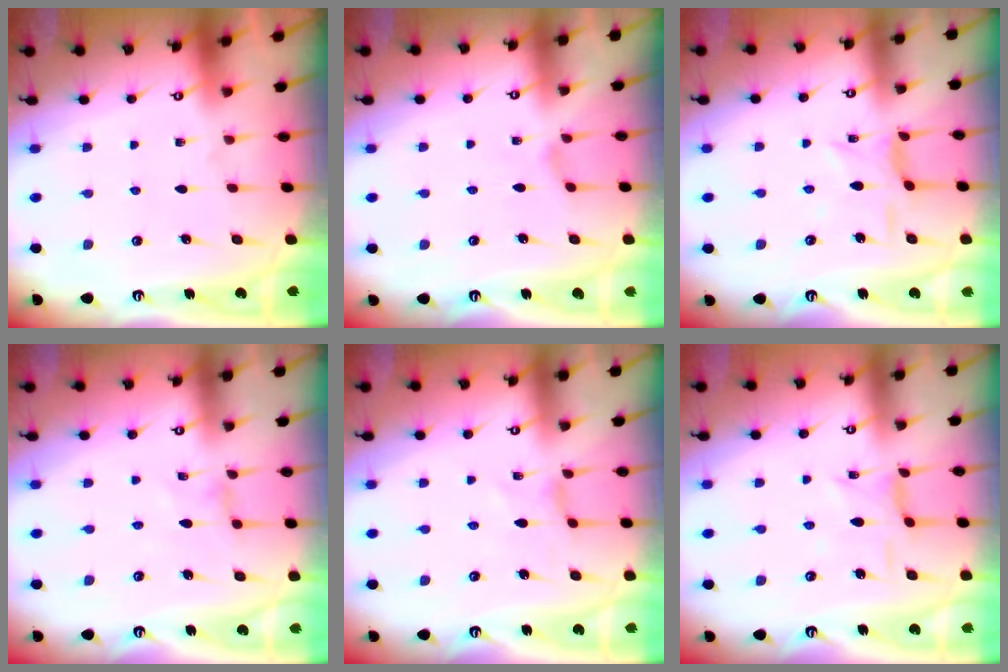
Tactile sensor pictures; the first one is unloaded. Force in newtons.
{"total": 1.0, "press": 1.0, "slide": 0.2}
{"total": 3.9, "press": 3.9, "slide": 0.3}
{"total": 0.0}
{"total": 0.0}
{"total": 2.9, "press": 2.9, "slide": 0.3}